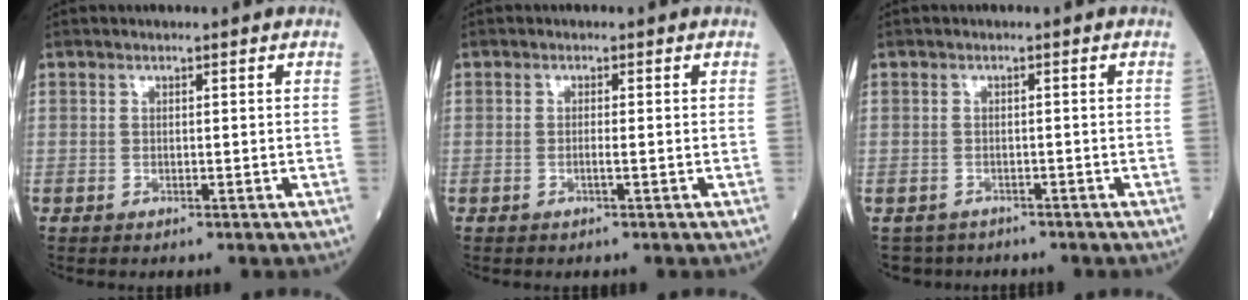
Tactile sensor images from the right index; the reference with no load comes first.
{"total": 0.9, "force": [-0.4, -0.1, 0.8], "torque": [-0.018, 0.000, -0.008]}
{"total": 3.3, "force": [-2.6, 1.9, -0.6], "torque": [0.006, 0.002, -0.049]}